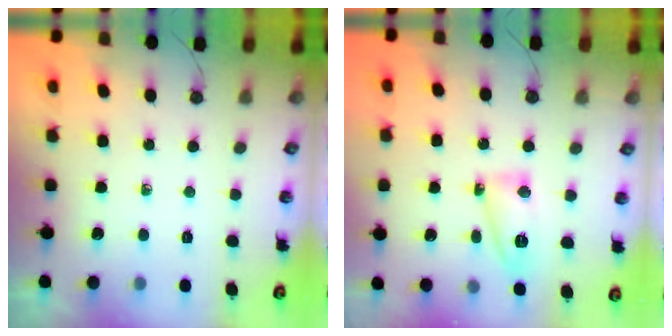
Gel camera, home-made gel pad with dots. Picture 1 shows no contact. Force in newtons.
{"total": 7.5, "press": 7.4, "slide": 1.2}